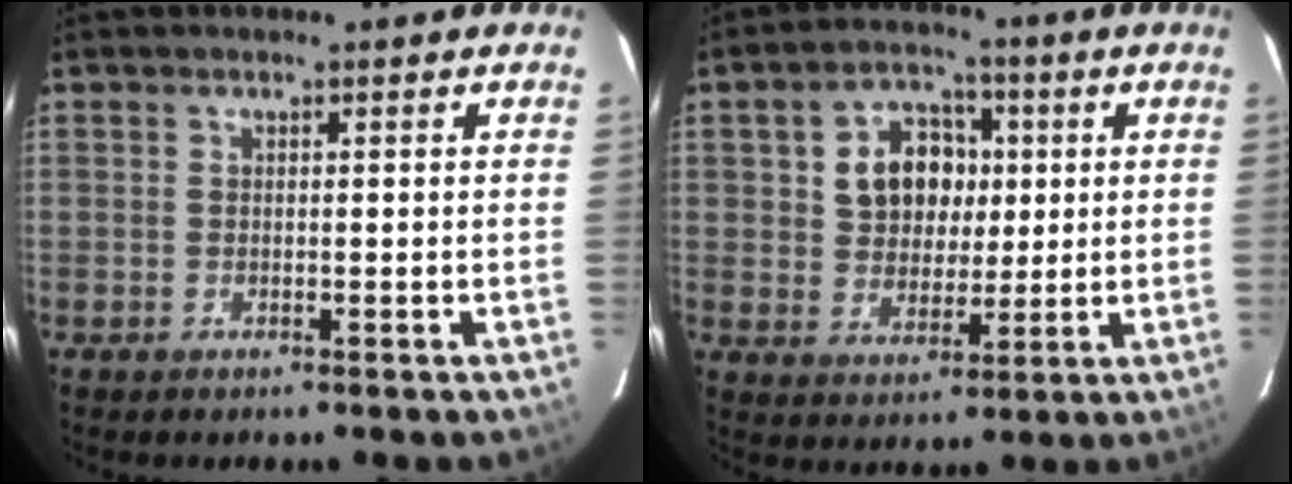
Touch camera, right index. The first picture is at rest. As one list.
[{"total": 10.2, "force": [2.1, 8.3, 5.4], "torque": [-0.113, 0.031, 0.046]}]